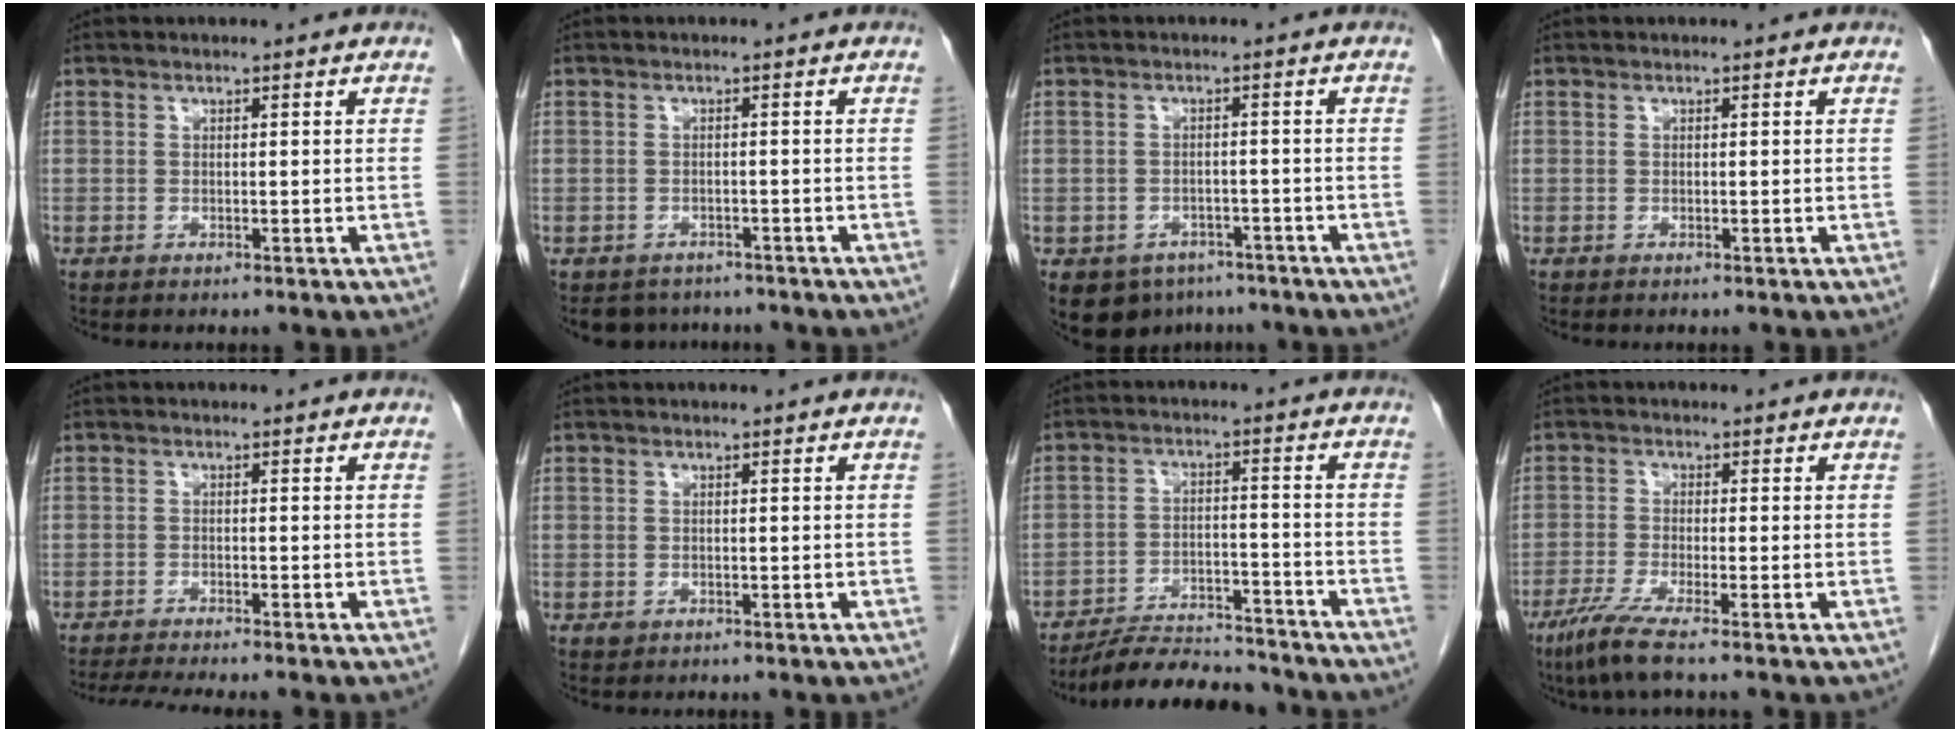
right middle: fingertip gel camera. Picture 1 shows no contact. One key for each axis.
{"total": 4.1, "fx": -3.5, "fy": 2.1, "fz": 0.2, "tx": 0.001, "ty": 0.002, "tz": -0.049}
{"total": 7.3, "fx": -5.1, "fy": 5.0, "fz": 1.7, "tx": -0.024, "ty": 0.005, "tz": -0.065}
{"total": 0.0}
{"total": 5.9, "fx": -5.2, "fy": -0.6, "fz": 2.8, "tx": -0.042, "ty": -0.016, "tz": -0.084}
{"total": 0.6, "fx": -0.2, "fy": 0.5, "fz": 0.2, "tx": -0.004, "ty": 0.001, "tz": -0.001}
{"total": 10.5, "fx": -9.9, "fy": 1.7, "fz": 2.8, "tx": -0.039, "ty": 0.000, "tz": -0.160}
{"total": 5.2, "fx": -3.6, "fy": -0.3, "fz": 3.8, "tx": -0.078, "ty": -0.017, "tz": -0.073}